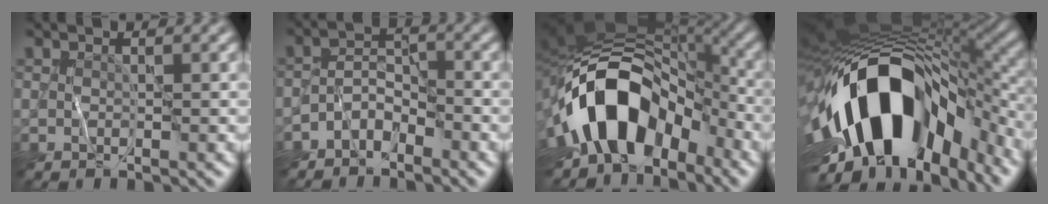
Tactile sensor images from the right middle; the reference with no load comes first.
{"total": 2.8, "force": [-2.1, 1.6, 1.1], "torque": [-0.013, 0.007, -0.049]}
{"total": 12.7, "force": [-5.2, 8.1, 8.3], "torque": [-0.131, 0.012, -0.098]}
{"total": 16.8, "force": [-4.3, 8.8, 13.7], "torque": [-0.236, 0.002, -0.068]}